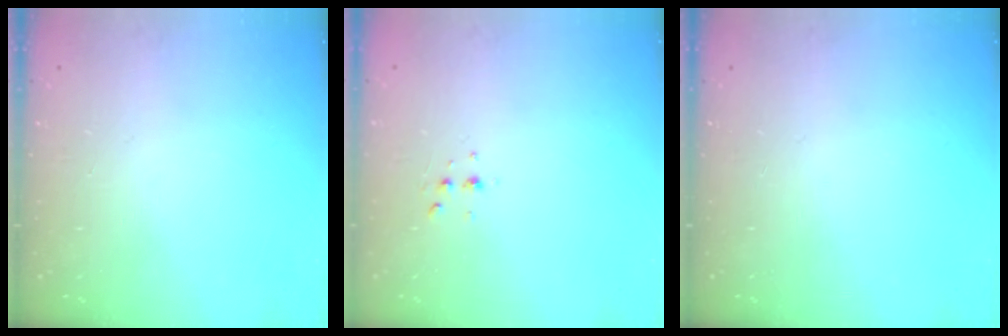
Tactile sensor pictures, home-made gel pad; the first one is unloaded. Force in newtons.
{"total": 3.1, "press": 3.0, "slide": 0.9}
{"total": 0.0}